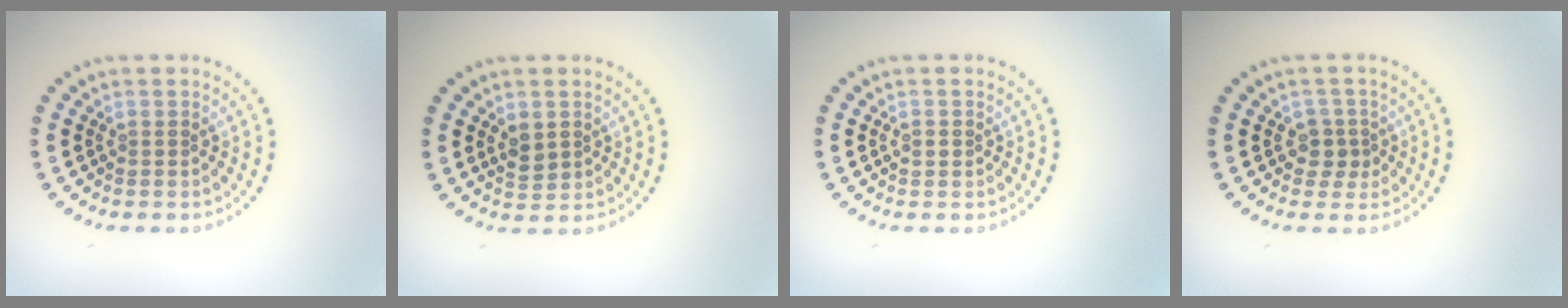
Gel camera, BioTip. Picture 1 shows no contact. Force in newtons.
{"total": 1.6, "press": 1.6, "slide": 0.3}
{"total": 0.9, "press": 0.8, "slide": 0.2}
{"total": 1.8, "press": 1.5, "slide": 1.0}